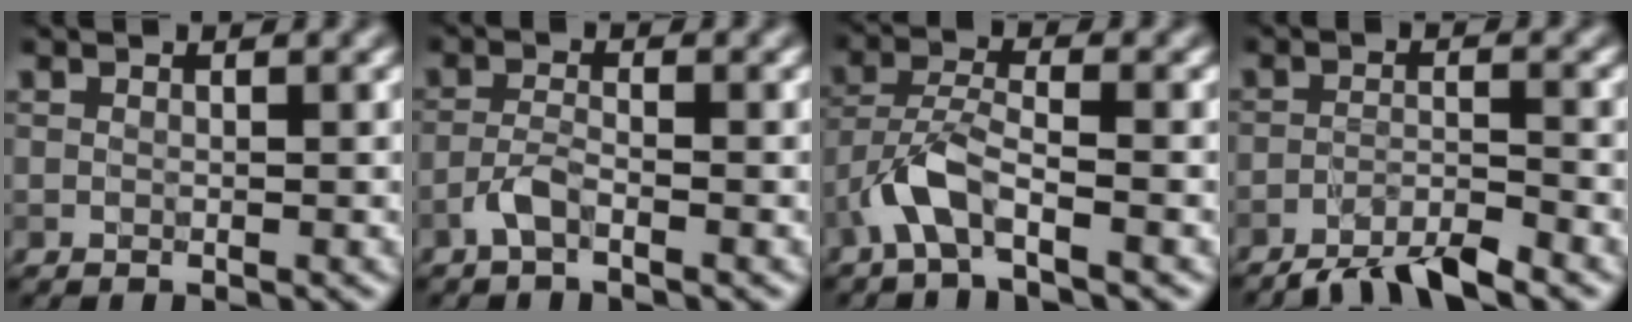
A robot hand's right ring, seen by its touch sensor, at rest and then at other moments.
{"total": 1.9, "force": [-1.2, 0.5, 1.4], "torque": [-0.031, 0.004, -0.030]}
{"total": 4.1, "force": [-2.4, 1.3, 3.1], "torque": [-0.065, 0.008, -0.055]}
{"total": 5.0, "force": [-4.1, 0.8, 2.7], "torque": [-0.041, -0.002, -0.078]}